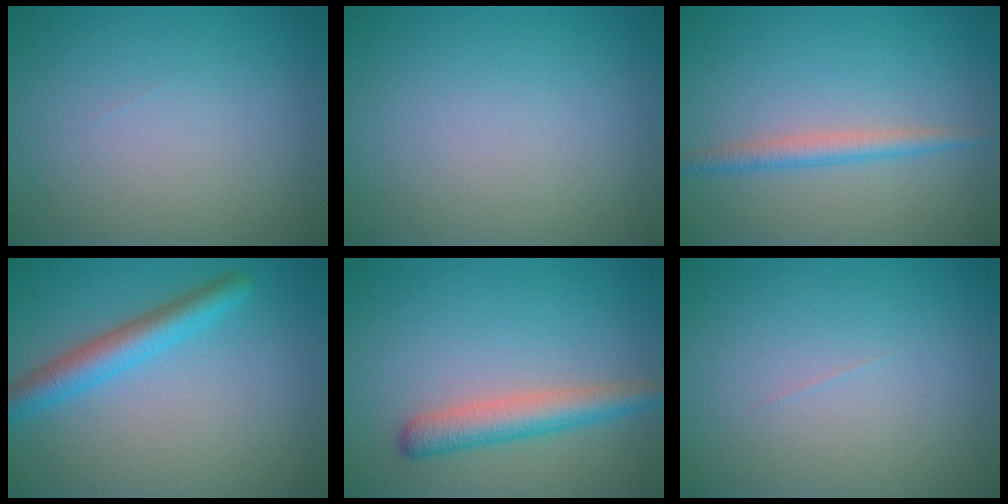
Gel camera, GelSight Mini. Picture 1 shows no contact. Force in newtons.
{"total": 0.0}
{"total": 2.1, "press": 2.1, "slide": 0.1}
{"total": 3.6, "press": 3.6, "slide": 0.1}
{"total": 3.6, "press": 3.6, "slide": 0.1}
{"total": 0.0}